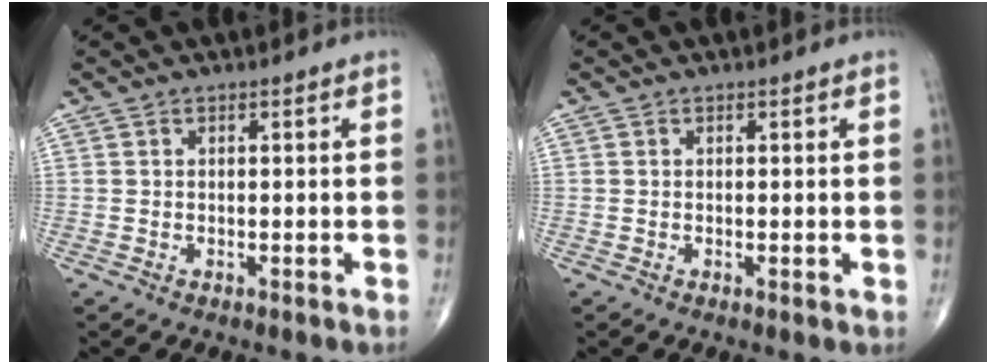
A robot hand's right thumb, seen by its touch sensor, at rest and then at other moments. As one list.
[{"total": 0.6, "force": [0.0, 0.2, 0.5], "torque": [-0.010, -0.003, -0.001]}]